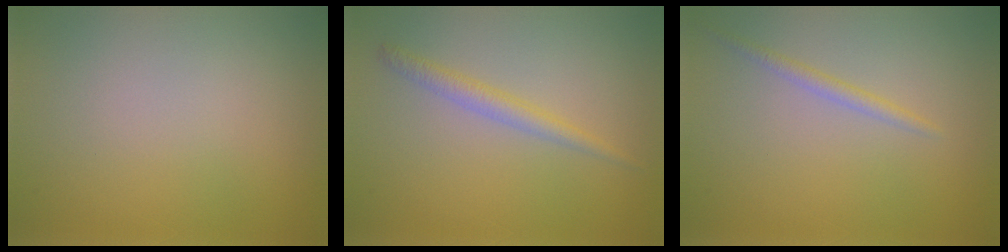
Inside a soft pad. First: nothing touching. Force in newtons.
{"total": 1.8, "press": 1.8, "slide": 0.1}
{"total": 1.2, "press": 1.2, "slide": 0.0}